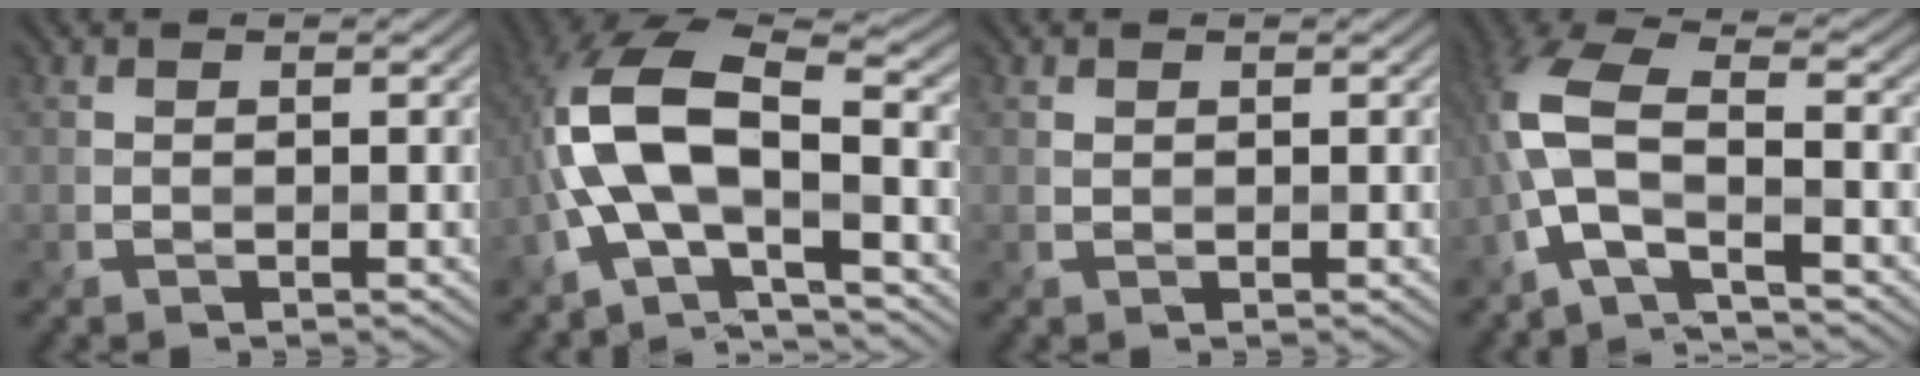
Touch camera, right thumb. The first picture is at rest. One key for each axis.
{"total": 11.7, "fx": -2.4, "fy": 4.8, "fz": 10.4, "tx": -0.226, "ty": 0.012, "tz": -0.060}
{"total": 0.0}
{"total": 8.4, "fx": -2.7, "fy": 2.8, "fz": 7.4, "tx": -0.174, "ty": 0.017, "tz": -0.076}